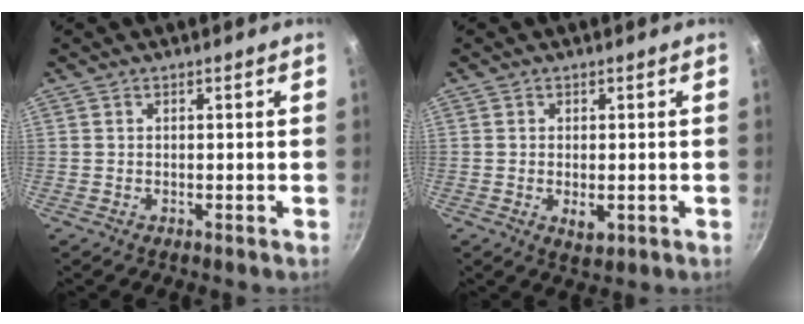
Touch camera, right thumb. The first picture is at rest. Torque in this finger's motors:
{"motor_torque": [-0.33, 0.25, -0.19, 0.13, 0.03]}